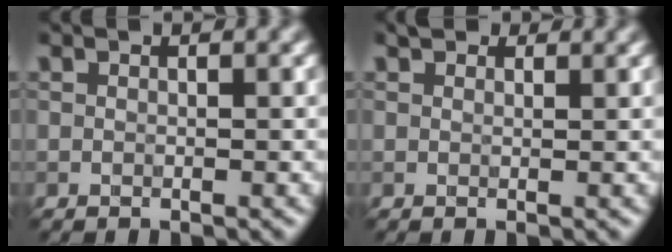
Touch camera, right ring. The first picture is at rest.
{"total": 1.0, "force": [0.8, 0.5, 0.2], "torque": [-0.004, -0.001, 0.008]}